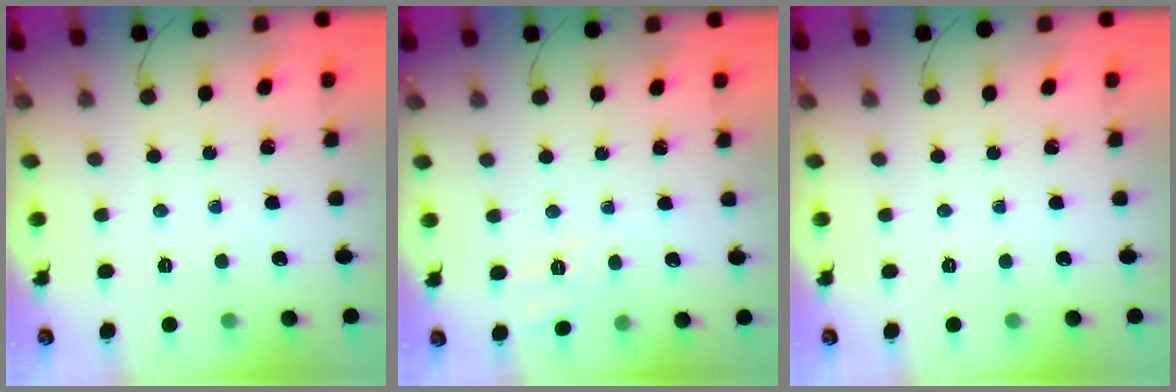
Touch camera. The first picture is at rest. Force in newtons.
{"total": 2.4, "press": 1.1, "slide": 2.1}
{"total": 0.0}